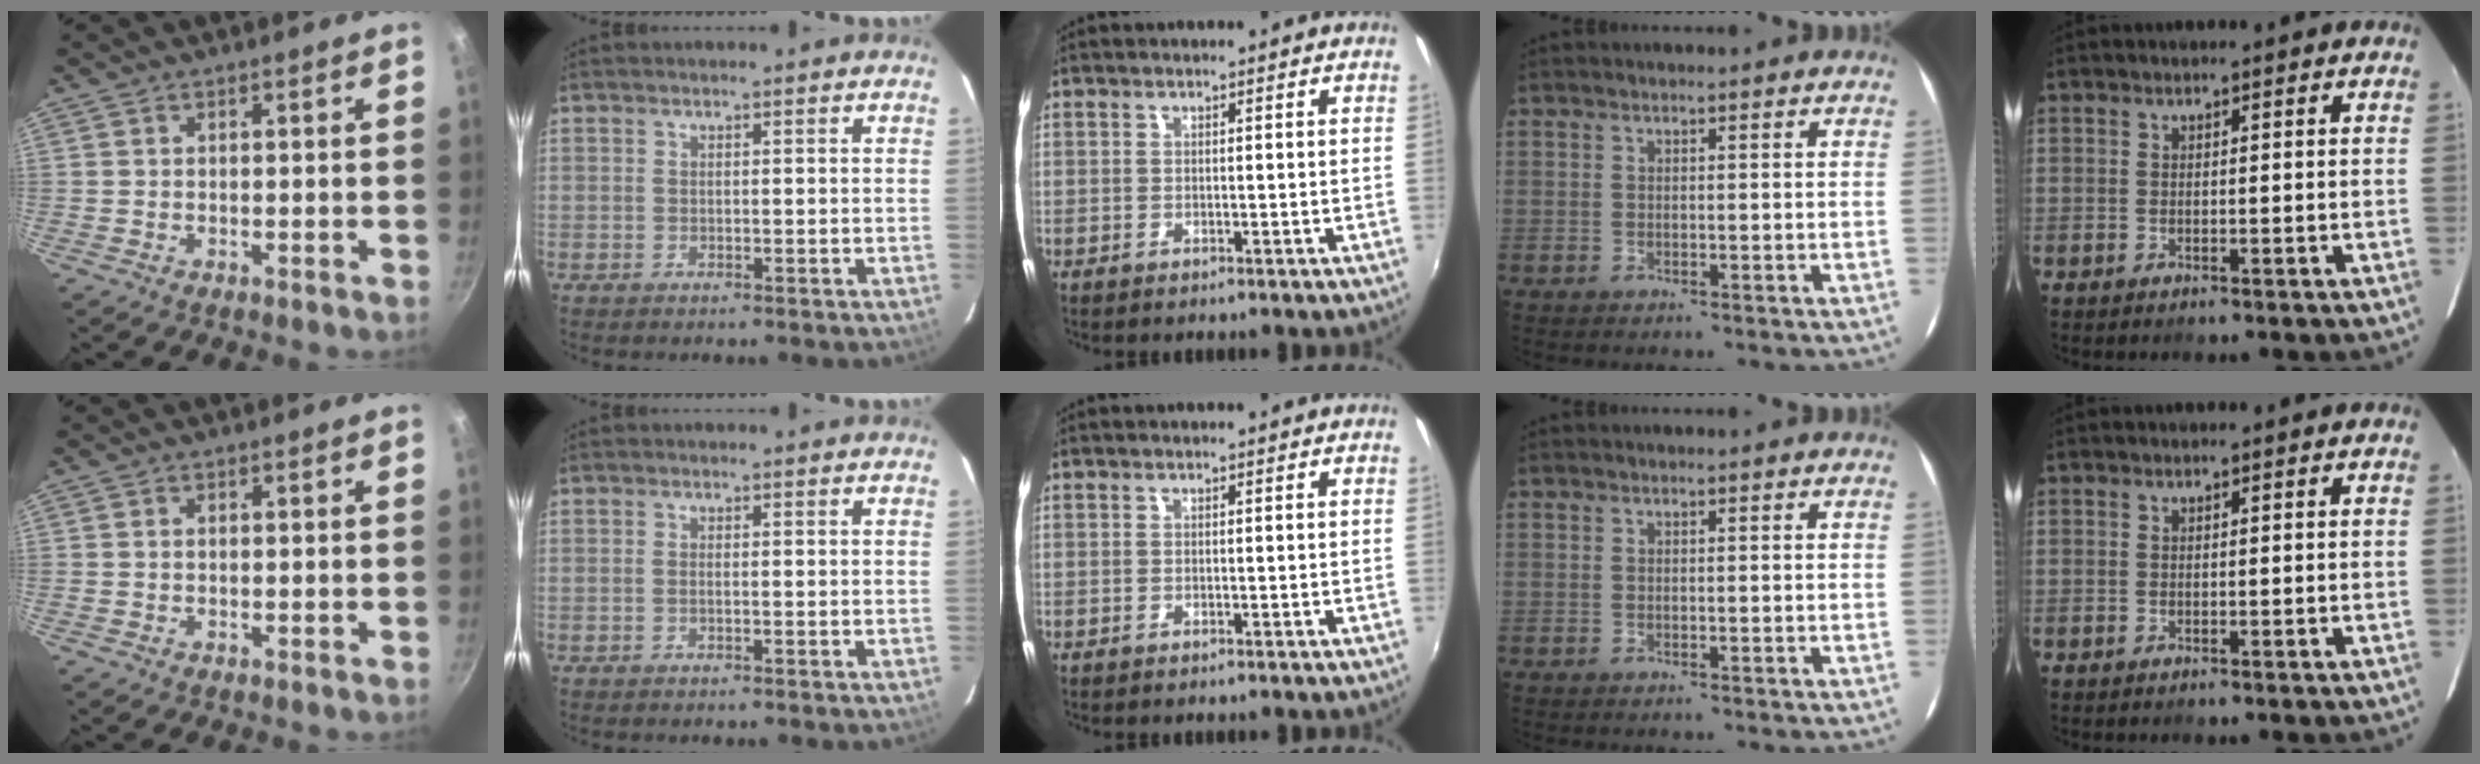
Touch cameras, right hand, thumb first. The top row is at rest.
{"thumb": {"total": 0.7, "force": [0.1, 0.6, 0.4], "torque": [-0.006, 0.004, 0.000]}, "index": {"total": 0.6, "force": [-0.2, -0.1, 0.6], "torque": [-0.011, 0.001, -0.005]}}